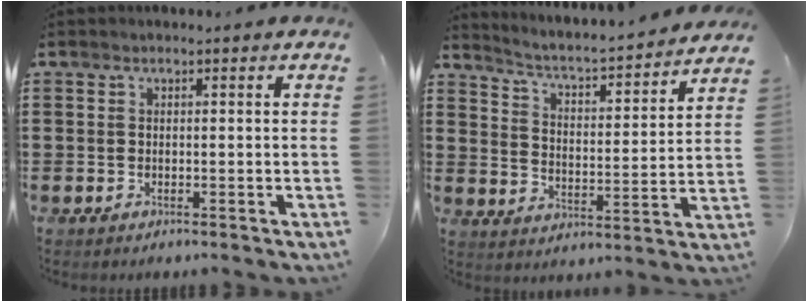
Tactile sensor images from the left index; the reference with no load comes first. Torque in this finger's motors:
{"motor_torque": [1.07, -1.07, 0.16, 0.07]}